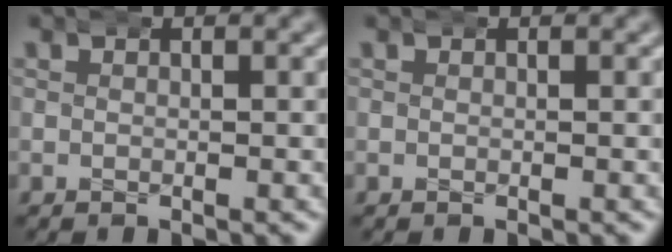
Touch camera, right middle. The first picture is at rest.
{"total": 0.0}